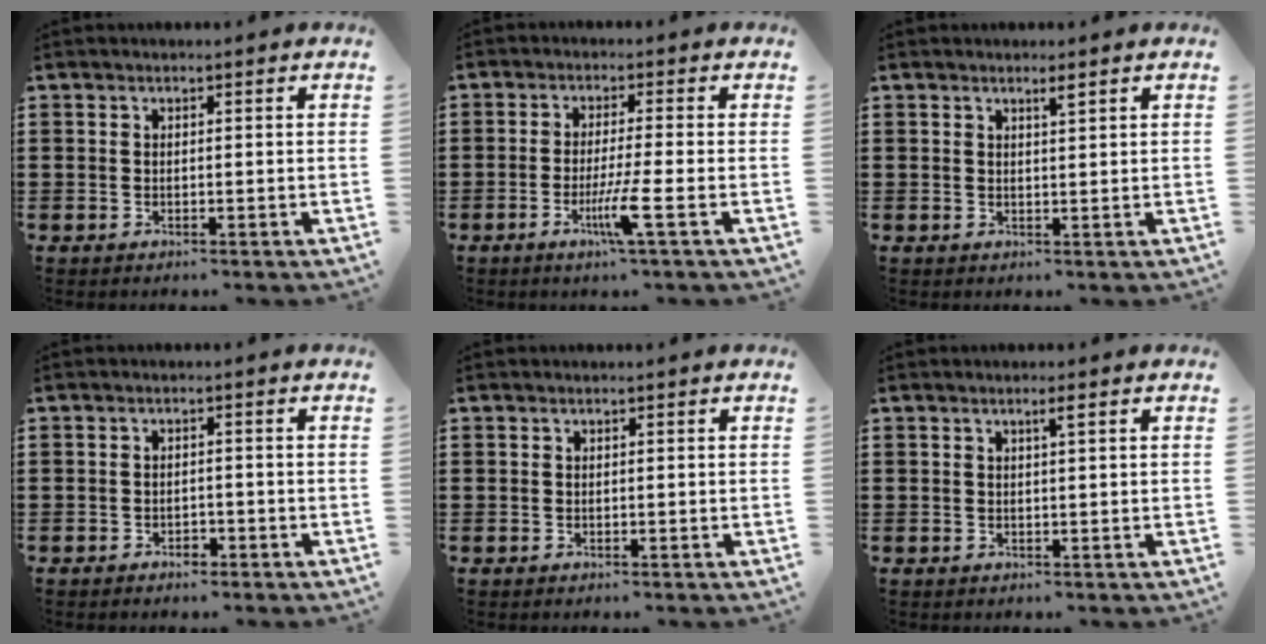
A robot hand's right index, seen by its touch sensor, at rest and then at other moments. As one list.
[{"total": 5.8, "force": [-2.3, -0.3, 5.4], "torque": [-0.103, -0.020, -0.043]}, {"total": 1.5, "force": [1.2, 0.1, 1.0], "torque": [-0.012, -0.003, 0.019]}, {"total": 1.4, "force": [-1.3, 0.5, 0.3], "torque": [-0.012, -0.002, -0.028]}, {"total": 0.0}, {"total": 1.4, "force": [0.6, 0.0, 1.2], "torque": [-0.024, 0.002, 0.010]}]